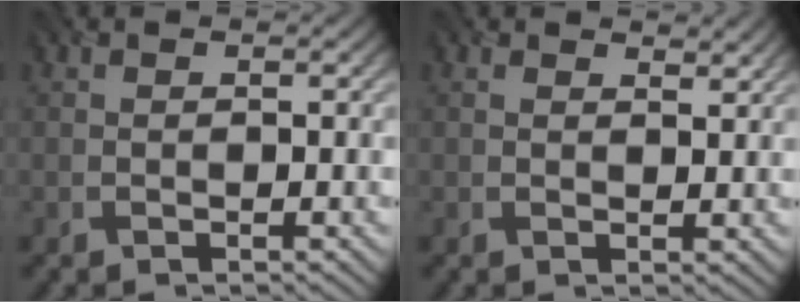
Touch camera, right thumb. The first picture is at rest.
{"total": 2.5, "force": [1.8, 1.0, 1.3], "torque": [-0.029, -0.004, 0.033]}